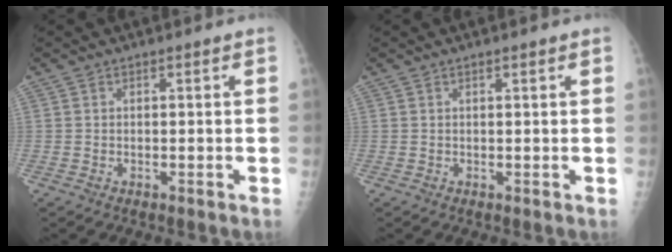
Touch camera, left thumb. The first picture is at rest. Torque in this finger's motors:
{"motor_torque": [-0.18, -0.08, -0.18, 0.03, 0.03]}